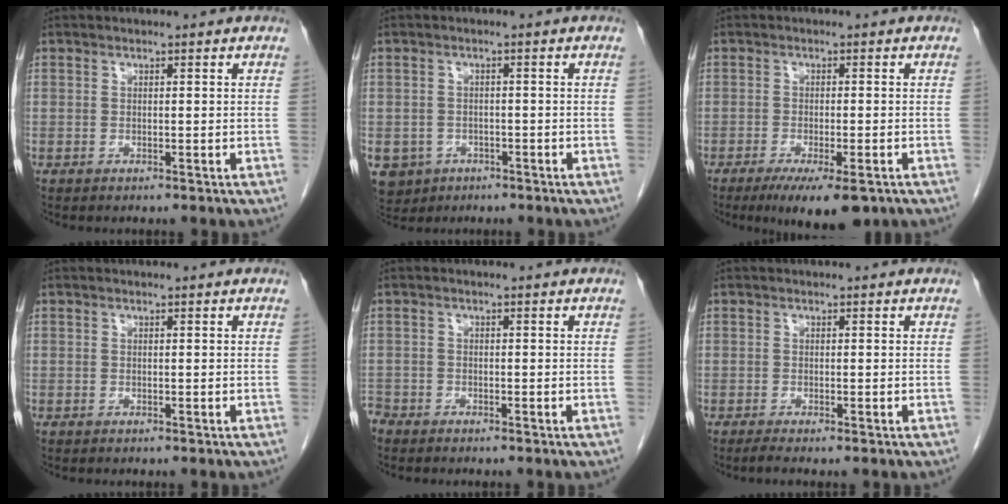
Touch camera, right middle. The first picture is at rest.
{"total": 6.6, "force": [-3.3, 5.5, 1.5], "torque": [-0.039, 0.004, -0.046]}
{"total": 8.6, "force": [-5.7, 1.8, 6.3], "torque": [-0.087, -0.019, -0.083]}
{"total": 0.0}
{"total": 2.0, "force": [-1.9, 0.8, 0.2], "torque": [-0.007, -0.001, -0.035]}
{"total": 1.2, "force": [-0.9, -0.2, 0.8], "torque": [-0.021, -0.006, -0.020]}